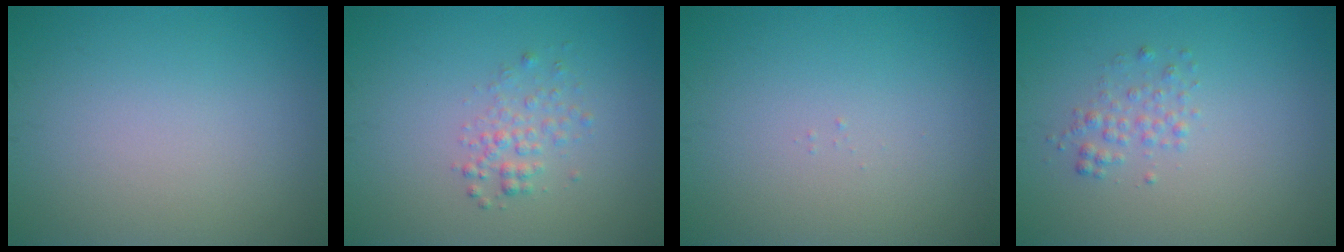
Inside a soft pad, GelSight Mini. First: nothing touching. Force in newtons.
{"total": 1.7, "press": 1.7, "slide": 0.1}
{"total": 0.0}
{"total": 1.4, "press": 1.4, "slide": 0.0}